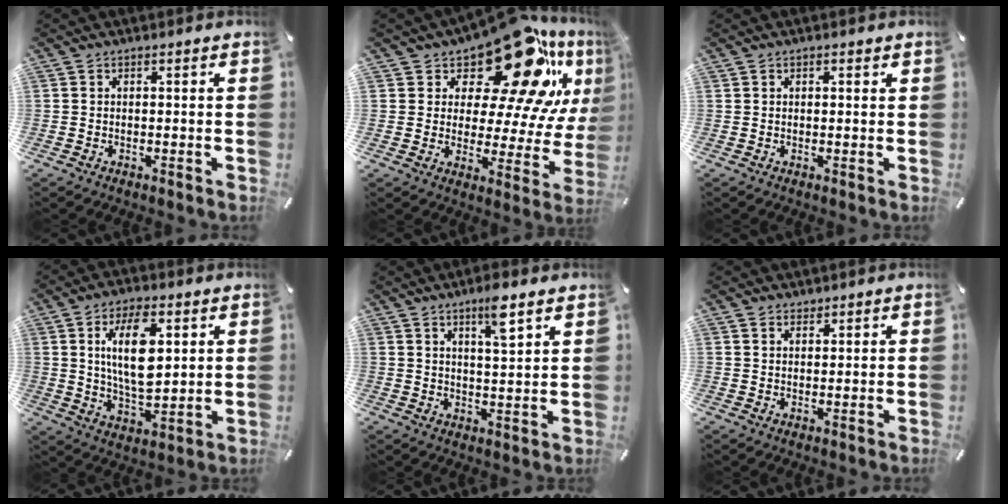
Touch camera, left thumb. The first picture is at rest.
{"total": 22.6, "force": [15.2, 8.8, 14.2], "torque": [-0.200, -0.117, 0.247]}
{"total": 0.7, "force": [0.3, 0.6, 0.2], "torque": [-0.003, 0.002, 0.007]}
{"total": 12.8, "force": [3.9, 6.1, 10.5], "torque": [-0.205, -0.010, 0.059]}
{"total": 7.1, "force": [4.7, 1.1, 5.1], "torque": [-0.080, -0.025, 0.073]}
{"total": 1.7, "force": [1.4, 1.0, -0.1], "torque": [0.010, -0.004, 0.025]}